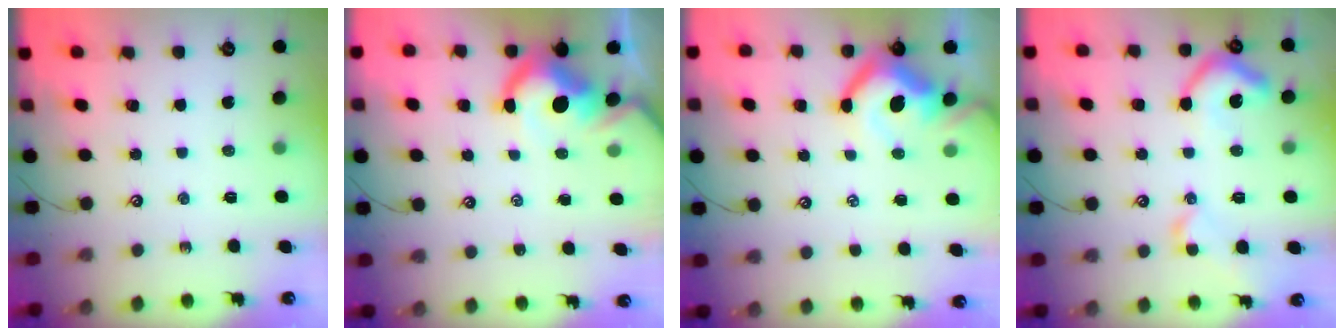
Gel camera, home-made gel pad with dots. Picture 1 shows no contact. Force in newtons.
{"total": 9.2, "press": 9.1, "slide": 1.5}
{"total": 8.6, "press": 8.3, "slide": 2.0}
{"total": 9.4, "press": 9.3, "slide": 1.3}